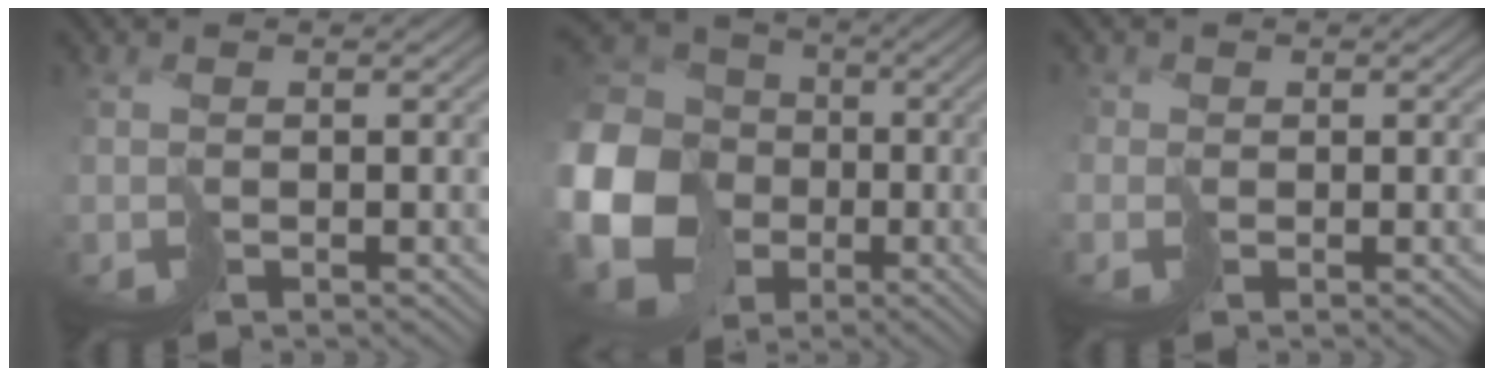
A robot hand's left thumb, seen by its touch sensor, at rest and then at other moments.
{"total": 20.0, "force": [-4.5, 17.4, 8.9], "torque": [-0.266, -0.030, -0.113]}
{"total": 1.2, "force": [-0.1, 0.9, -0.8], "torque": [0.018, 0.001, -0.011]}